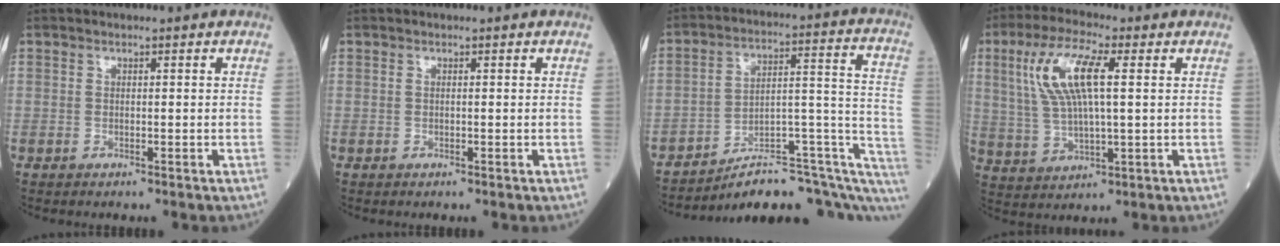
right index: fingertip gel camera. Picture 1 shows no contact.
{"total": 0.0}
{"total": 17.7, "force": [-13.6, 4.6, 10.3], "torque": [-0.075, 0.080, -0.180]}
{"total": 10.9, "force": [3.1, 2.4, 10.2], "torque": [-0.222, 0.015, 0.063]}